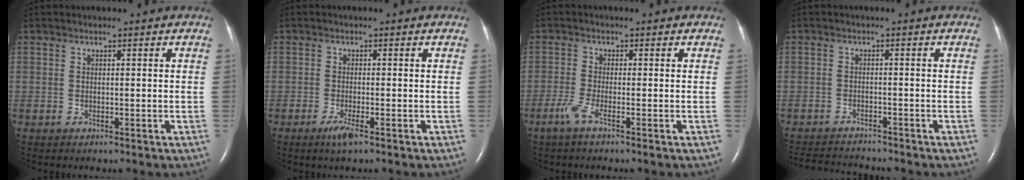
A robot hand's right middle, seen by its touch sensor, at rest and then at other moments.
{"total": 2.4, "force": [-1.4, 0.1, 1.9], "torque": [-0.043, -0.006, -0.029]}
{"total": 2.6, "force": [-1.6, -0.1, 2.0], "torque": [-0.053, -0.007, -0.040]}
{"total": 6.7, "force": [-6.6, 0.4, 1.2], "torque": [-0.023, -0.004, -0.104]}